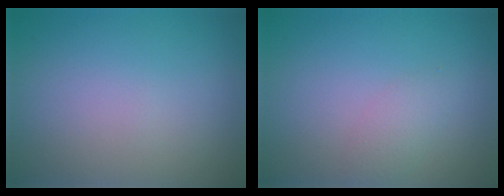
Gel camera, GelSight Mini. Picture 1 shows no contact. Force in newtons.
{"total": 1.5, "press": 1.5, "slide": 0.1}